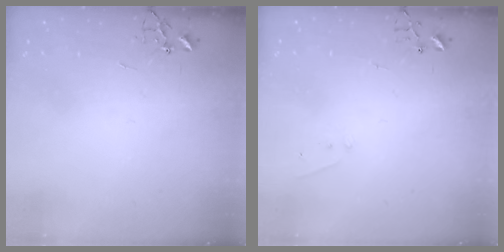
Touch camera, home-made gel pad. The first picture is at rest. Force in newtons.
{"total": 4.0, "press": 4.0, "slide": 0.2}